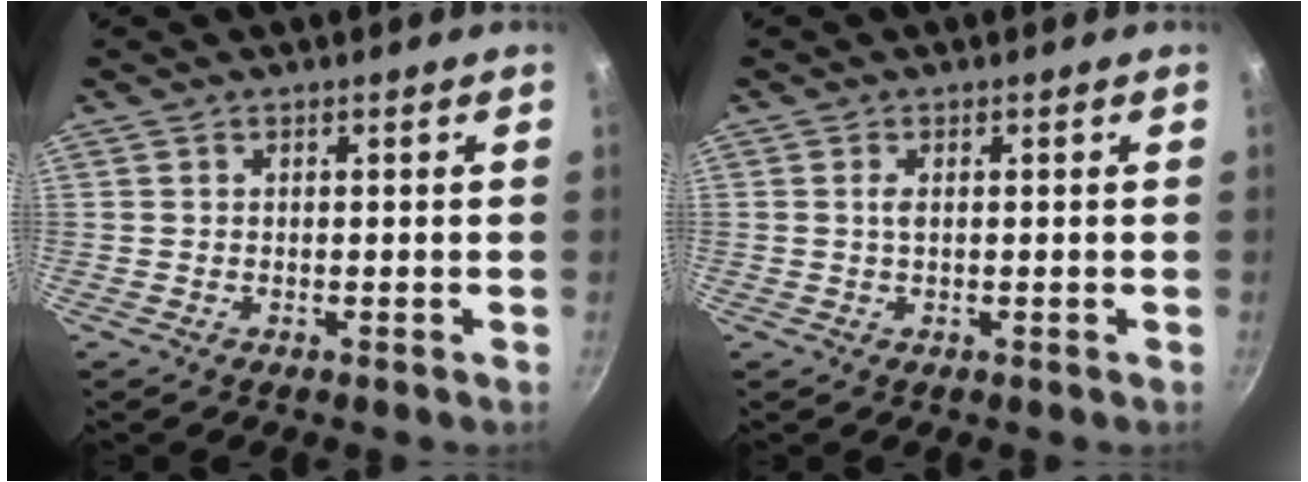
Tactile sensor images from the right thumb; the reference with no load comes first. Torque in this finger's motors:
{"motor_torque": [0.42, -0.18, 0.52, -0.30, 0.01]}